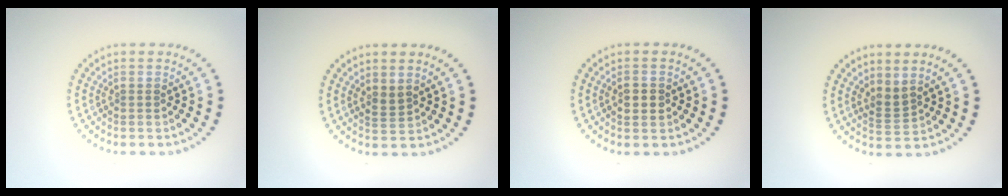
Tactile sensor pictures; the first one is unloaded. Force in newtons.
{"total": 1.4, "press": 1.2, "slide": 0.6}
{"total": 2.1, "press": 2.1, "slide": 0.0}
{"total": 1.7, "press": 1.2, "slide": 1.2}